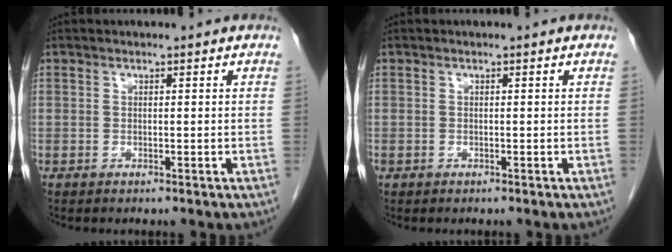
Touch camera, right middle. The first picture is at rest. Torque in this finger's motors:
{"motor_torque": [0.67, -0.54, 0.01, 0.00]}